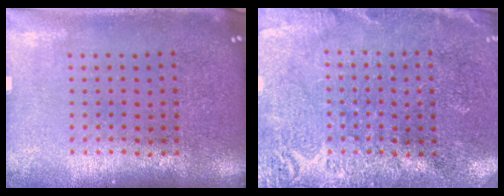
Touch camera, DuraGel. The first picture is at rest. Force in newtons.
{"total": 2.7, "press": 2.7, "slide": 0.4}